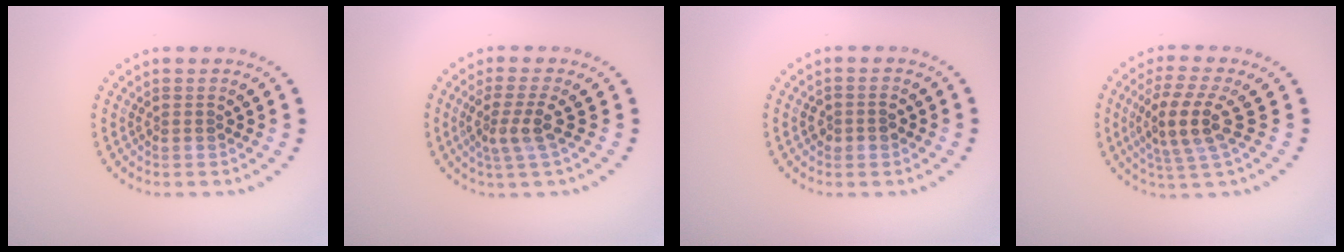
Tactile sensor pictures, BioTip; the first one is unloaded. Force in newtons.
{"total": 2.8, "press": 2.1, "slide": 1.9}
{"total": 1.5, "press": 1.5, "slide": 0.2}
{"total": 4.2, "press": 3.6, "slide": 2.1}